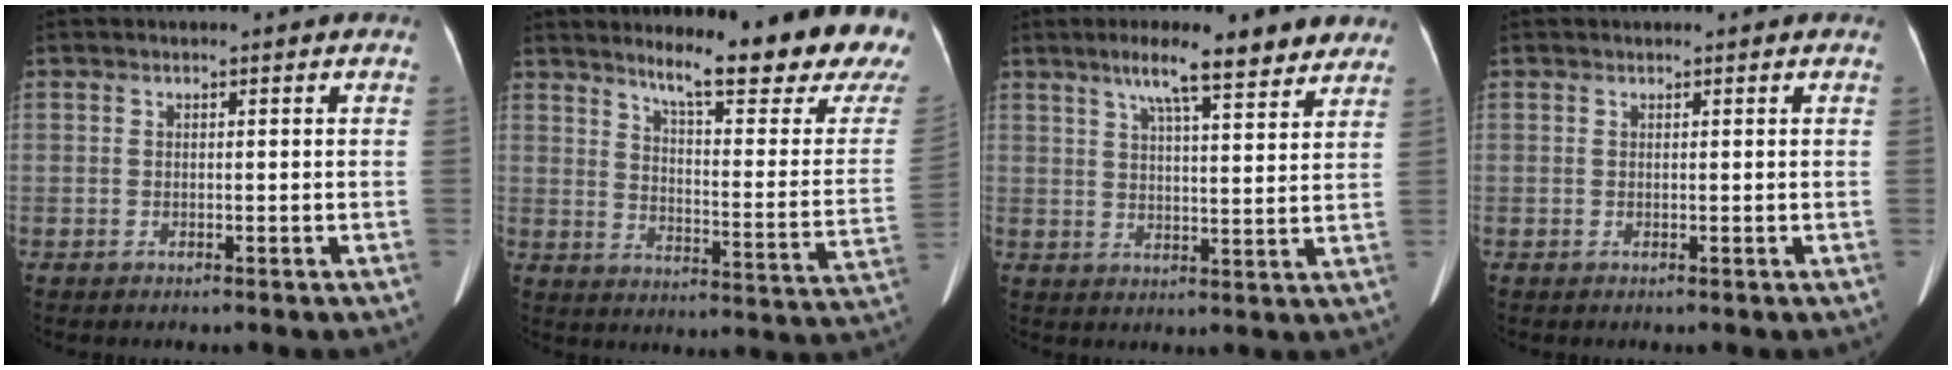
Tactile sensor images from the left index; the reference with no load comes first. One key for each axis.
{"total": 21.3, "fx": 17.6, "fy": 1.1, "fz": 11.8, "tx": -0.163, "ty": -0.085, "tz": 0.224}
{"total": 10.7, "fx": 8.0, "fy": 1.4, "fz": 6.9, "tx": -0.098, "ty": 0.018, "tz": 0.114}
{"total": 0.0}